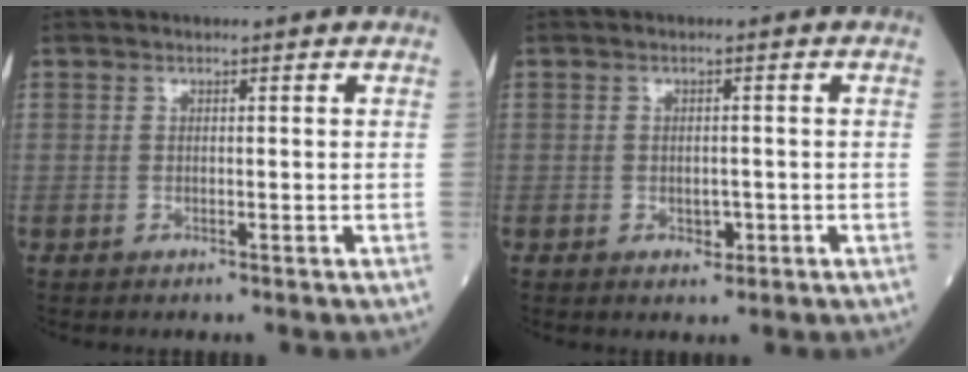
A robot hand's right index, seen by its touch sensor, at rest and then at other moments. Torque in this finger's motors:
{"motor_torque": [-0.11, 0.04, 0.02, 0.00]}